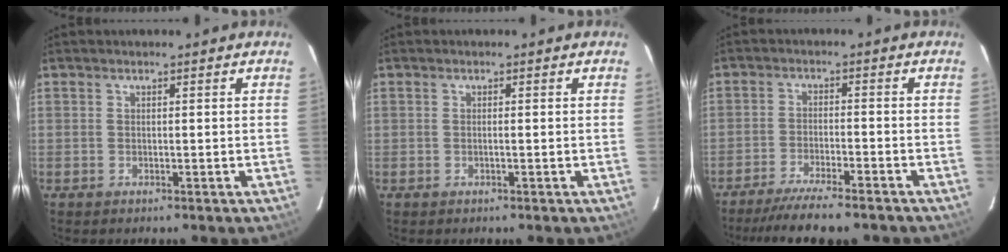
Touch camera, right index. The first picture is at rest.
{"total": 0.6, "force": [-0.1, -0.1, 0.5], "torque": [-0.010, 0.003, -0.003]}
{"total": 11.4, "force": [-9.8, 1.6, 5.5], "torque": [-0.122, -0.024, -0.156]}